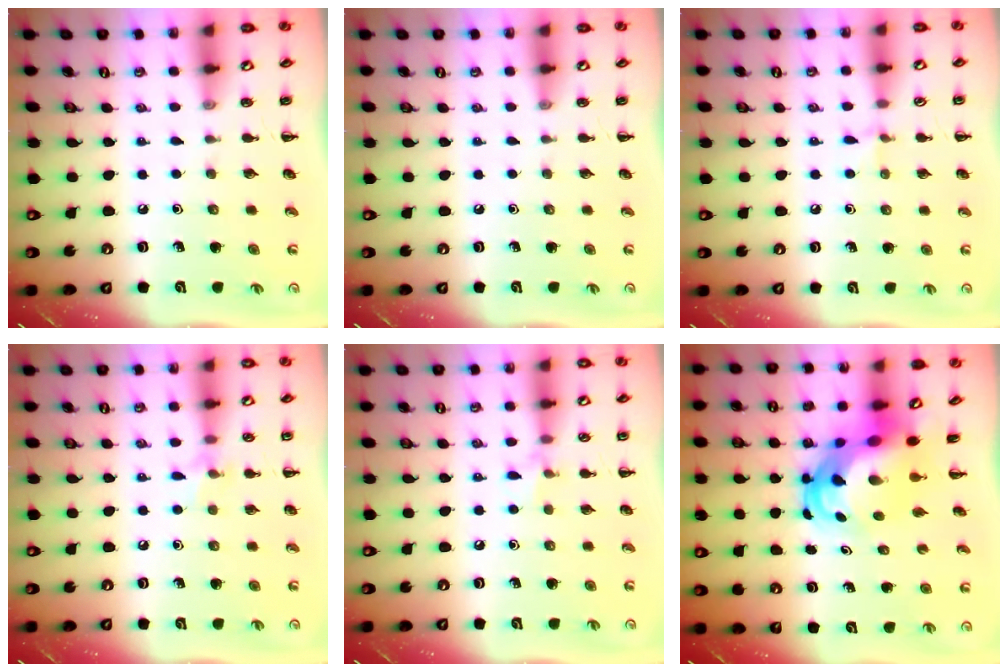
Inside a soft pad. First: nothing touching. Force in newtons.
{"total": 0.0}
{"total": 4.8, "press": 4.5, "slide": 1.6}
{"total": 5.9, "press": 5.6, "slide": 1.9}
{"total": 5.7, "press": 5.5, "slide": 1.5}
{"total": 7.4, "press": 7.1, "slide": 2.2}